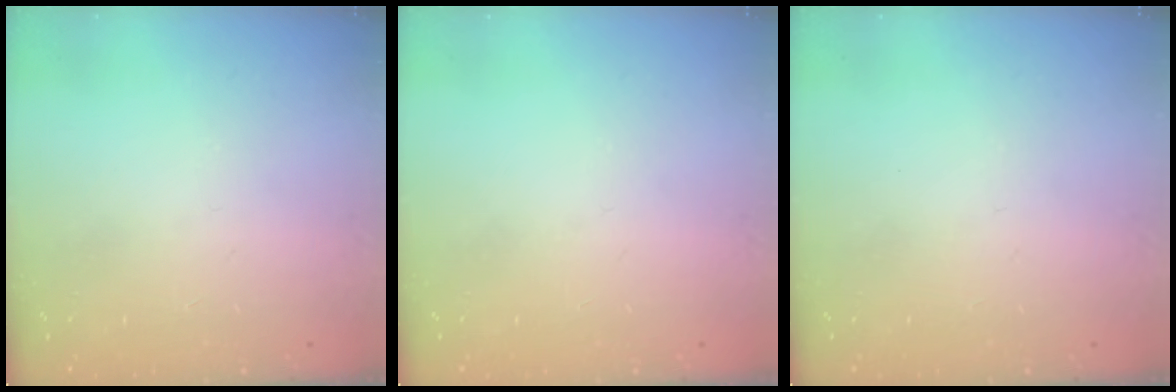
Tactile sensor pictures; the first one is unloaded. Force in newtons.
{"total": 0.0}
{"total": 0.0}